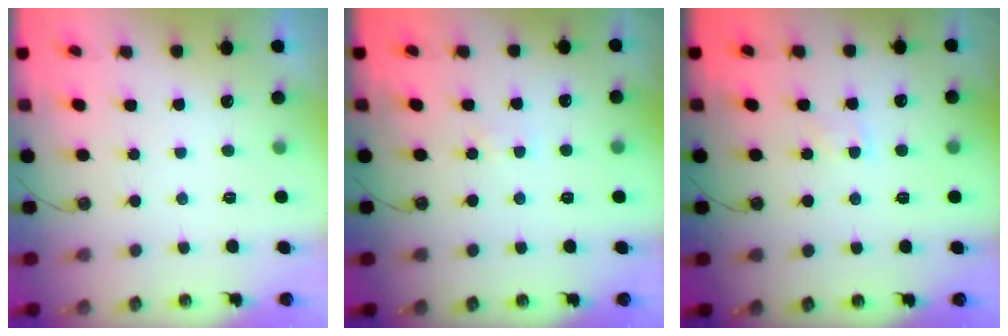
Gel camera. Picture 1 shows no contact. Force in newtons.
{"total": 3.0, "press": 2.9, "slide": 0.4}
{"total": 3.1, "press": 3.1, "slide": 0.5}